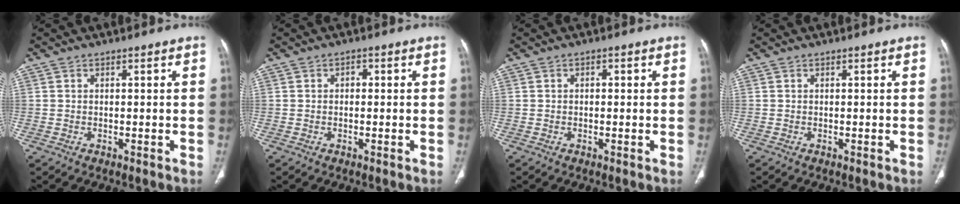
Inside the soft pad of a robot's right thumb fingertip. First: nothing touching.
{"total": 1.2, "force": [0.0, 0.9, 0.8], "torque": [-0.008, 0.004, -0.003]}
{"total": 1.0, "force": [0.2, 0.6, 0.8], "torque": [-0.013, 0.004, 0.001]}
{"total": 0.0}